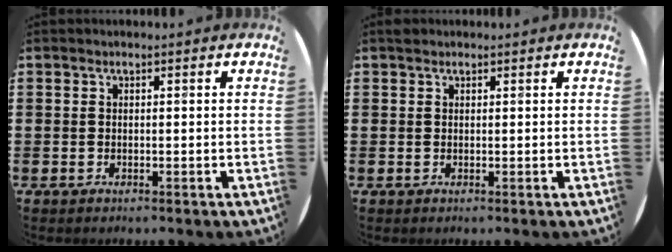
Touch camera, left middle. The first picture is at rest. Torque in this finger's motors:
{"motor_torque": [0.16, -0.14, 0.01, -0.01]}